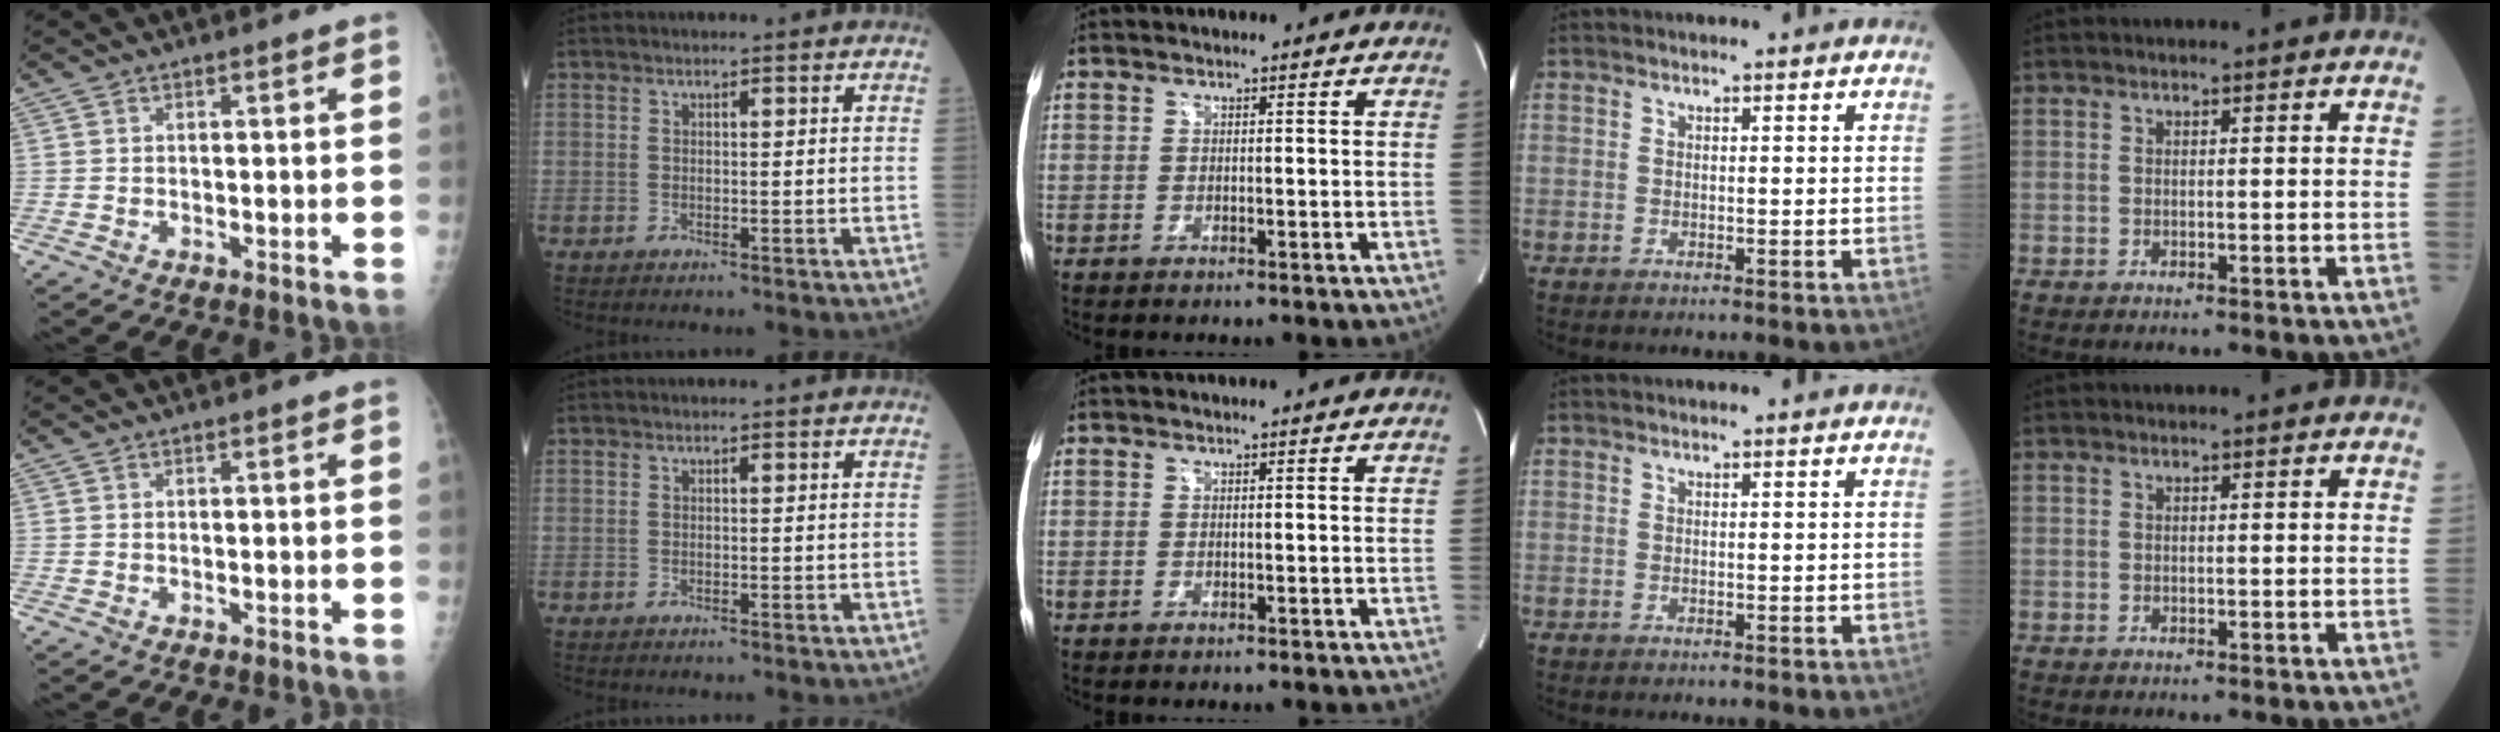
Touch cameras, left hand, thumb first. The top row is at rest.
{}